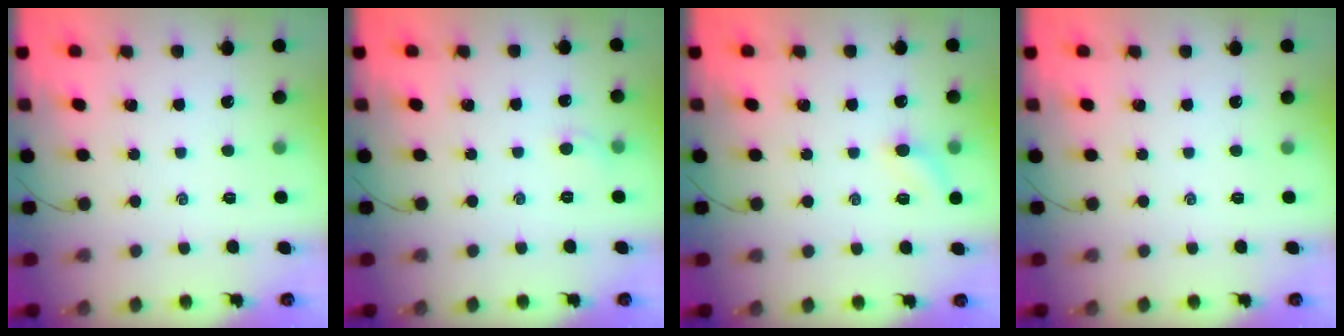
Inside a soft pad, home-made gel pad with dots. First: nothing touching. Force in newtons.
{"total": 3.4, "press": 3.2, "slide": 1.1}
{"total": 6.6, "press": 6.4, "slide": 1.6}
{"total": 0.0}